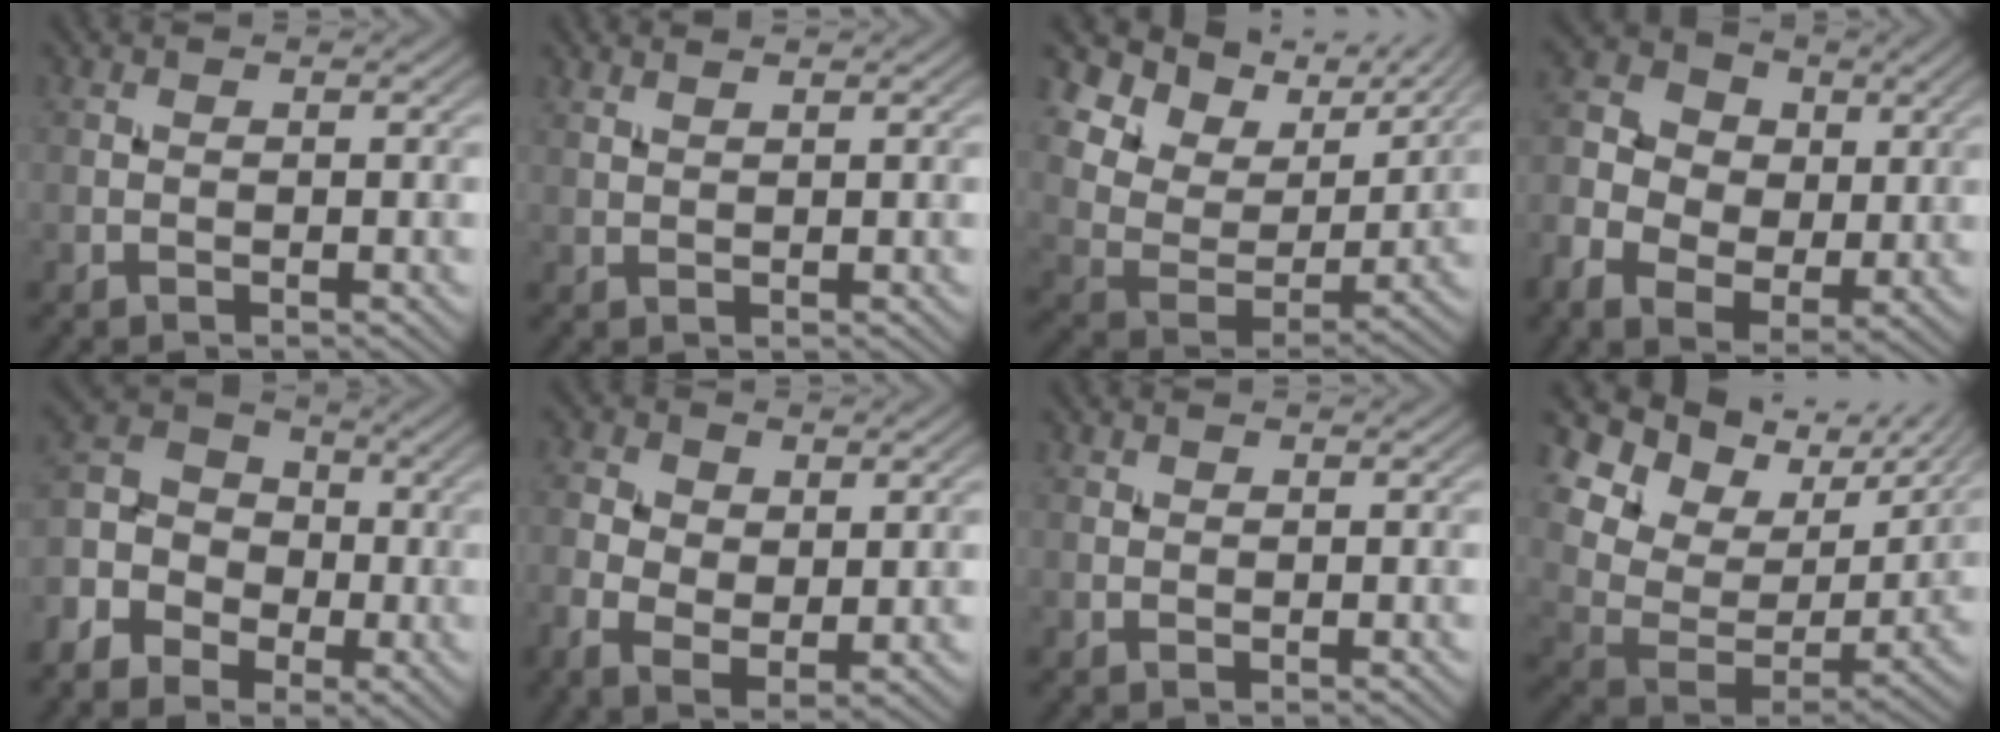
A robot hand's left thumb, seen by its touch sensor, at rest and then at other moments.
{"total": 1.5, "force": [1.3, 0.2, 0.7], "torque": [-0.015, 0.003, 0.021]}
{"total": 13.0, "force": [8.6, 7.1, 6.8], "torque": [-0.189, 0.009, 0.144]}
{"total": 8.8, "force": [-0.1, 6.9, 5.6], "torque": [-0.134, 0.003, -0.008]}
{"total": 8.2, "force": [-3.8, 6.2, 3.9], "torque": [-0.095, -0.018, -0.084]}
{"total": 5.7, "force": [0.4, 3.7, 4.3], "torque": [-0.100, -0.005, 0.009]}
{"total": 0.6, "force": [0.5, 0.3, 0.1], "torque": [-0.003, 0.000, 0.013]}
{"total": 15.4, "force": [9.6, 8.8, 8.1], "torque": [-0.201, 0.009, 0.179]}